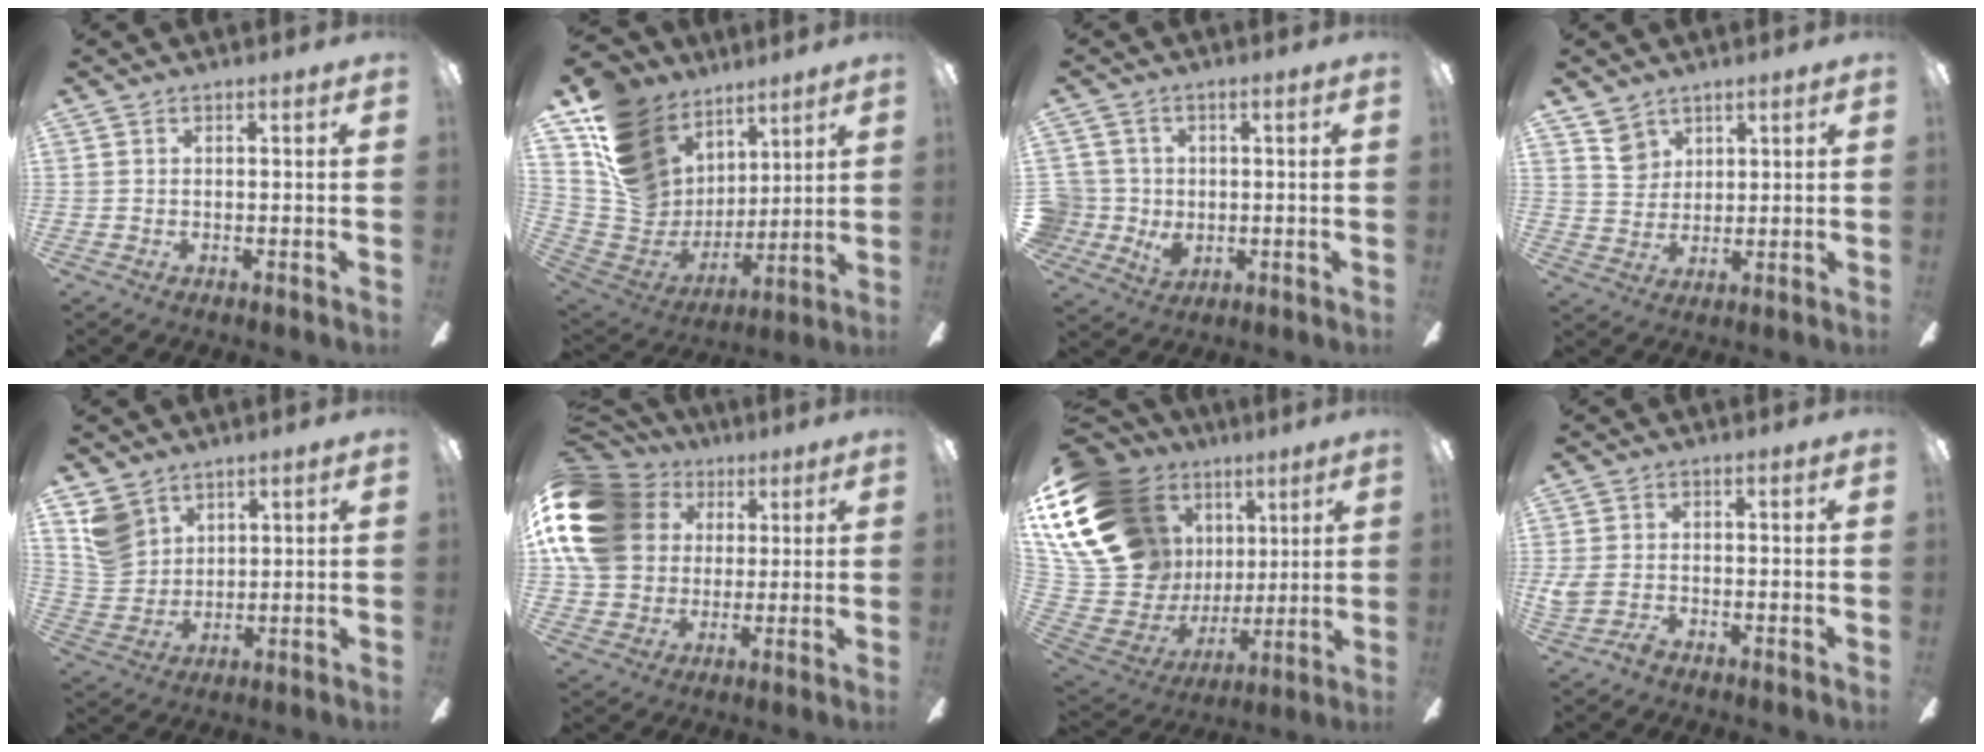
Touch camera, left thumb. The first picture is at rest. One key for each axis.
{"total": 18.6, "fx": 9.3, "fy": 14.5, "fz": 7.2, "tx": -0.150, "ty": -0.049, "tz": 0.194}
{"total": 6.5, "fx": 0.1, "fy": 6.4, "fz": 1.4, "tx": -0.050, "ty": -0.004, "tz": 0.007}
{"total": 6.0, "fx": 4.1, "fy": 4.2, "fz": 1.2, "tx": -0.010, "ty": -0.016, "tz": 0.073}
{"total": 8.3, "fx": 4.9, "fy": 6.3, "fz": 2.3, "tx": -0.047, "ty": -0.015, "tz": 0.100}
{"total": 19.2, "fx": 4.5, "fy": 15.6, "fz": 10.3, "tx": -0.202, "ty": -0.001, "tz": 0.086}
{"total": 23.8, "fx": 10.8, "fy": 17.0, "fz": 12.7, "tx": -0.281, "ty": -0.080, "tz": 0.234}
{"total": 3.3, "fx": -1.9, "fy": 1.6, "fz": 2.2, "tx": -0.056, "ty": 0.002, "tz": -0.038}